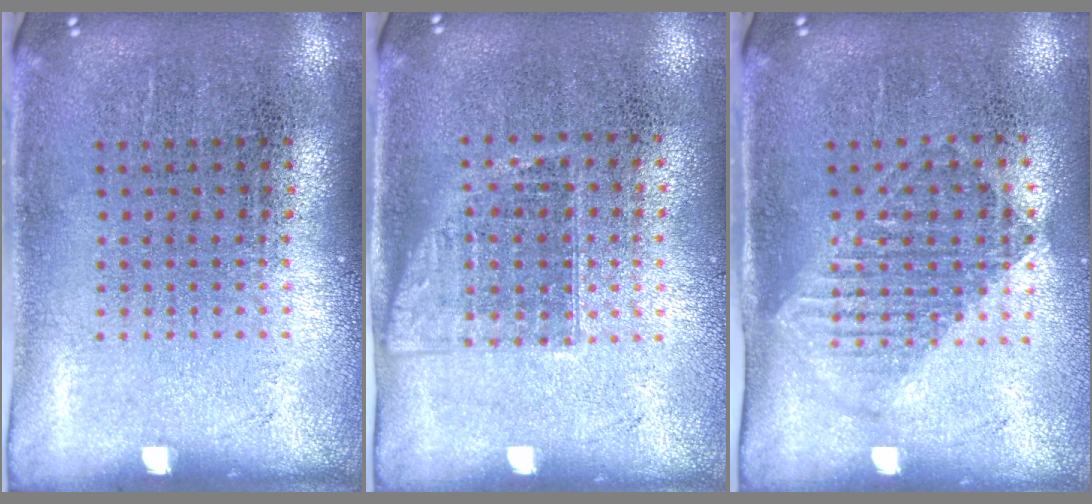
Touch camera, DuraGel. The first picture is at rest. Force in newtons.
{"total": 1.1, "press": 1.0, "slide": 0.6}
{"total": 1.2, "press": 1.1, "slide": 0.6}